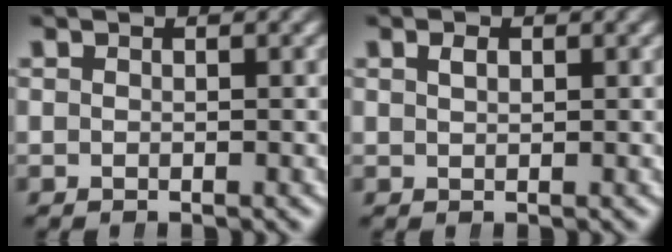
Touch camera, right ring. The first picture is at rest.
{"total": 0.9, "force": [0.5, 0.4, 0.6], "torque": [-0.004, 0.007, 0.008]}